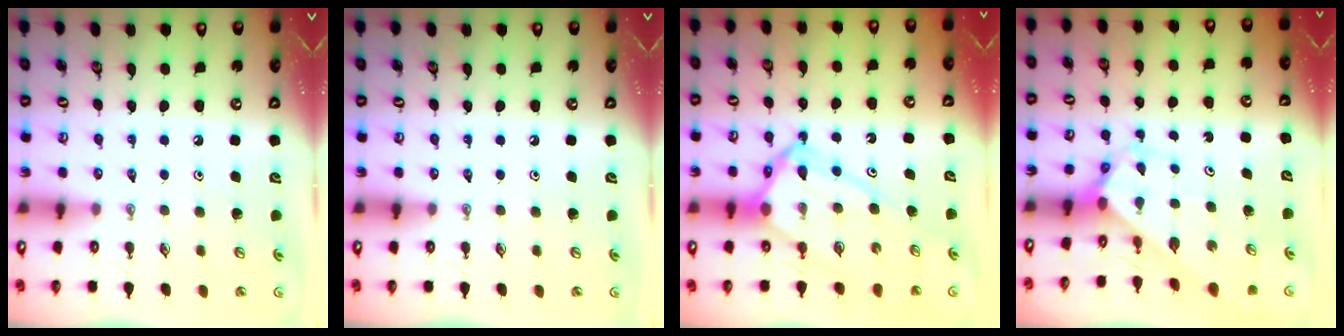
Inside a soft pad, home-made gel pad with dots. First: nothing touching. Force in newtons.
{"total": 0.0}
{"total": 14.0, "press": 14.0, "slide": 1.5}
{"total": 2.6, "press": 2.6, "slide": 0.2}